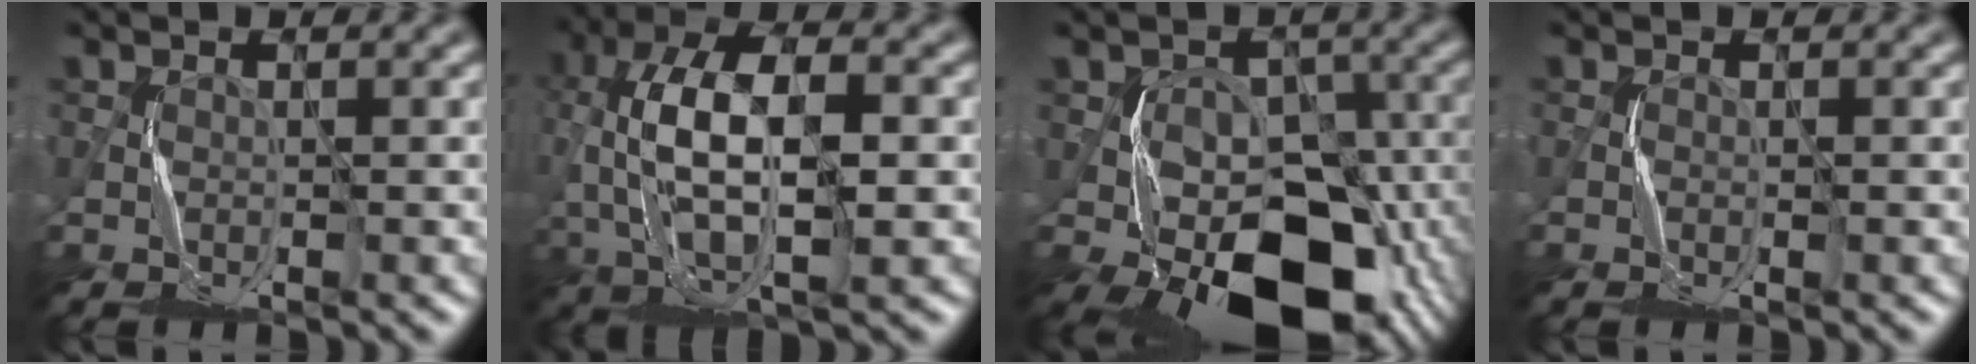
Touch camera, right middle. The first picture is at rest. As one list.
[{"total": 10.2, "force": [0.4, 4.8, 8.9], "torque": [-0.178, 0.007, 0.006]}, {"total": 14.3, "force": [-6.5, 8.5, 9.5], "torque": [-0.125, -0.013, -0.108]}, {"total": 0.0}]